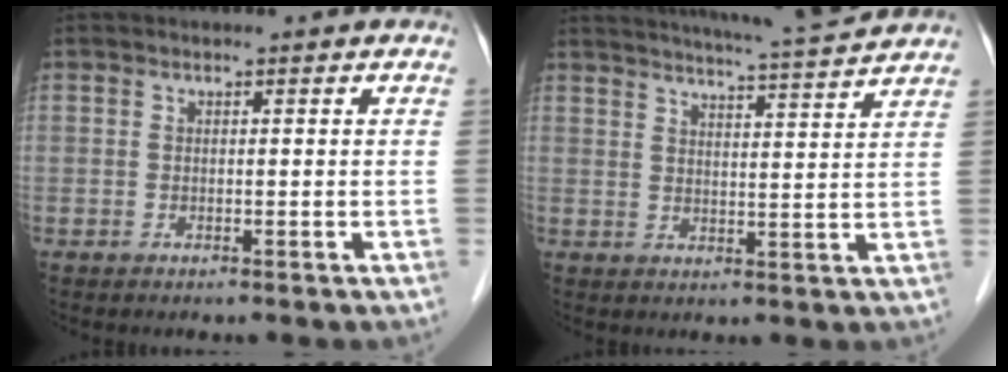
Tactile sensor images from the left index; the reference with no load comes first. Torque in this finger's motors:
{"motor_torque": [0.09, -0.21, 0.30, 0.08]}